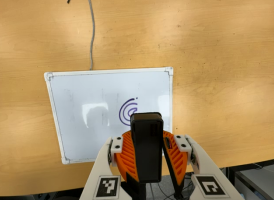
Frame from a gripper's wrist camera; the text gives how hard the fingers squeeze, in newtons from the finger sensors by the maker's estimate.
{"total": 11.4, "left": 11.0, "right": 11.9}